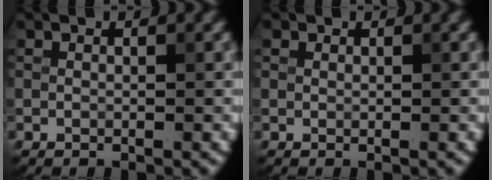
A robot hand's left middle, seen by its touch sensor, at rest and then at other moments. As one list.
[{"total": 0.6, "force": [0.4, 0.4, 0.1], "torque": [0.003, 0.000, 0.007]}]